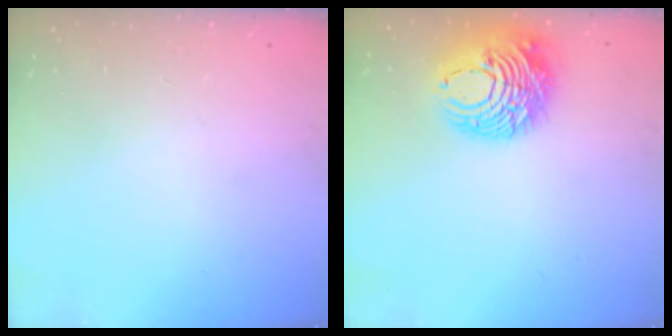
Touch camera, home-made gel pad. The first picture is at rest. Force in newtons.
{"total": 12.9, "press": 12.8, "slide": 1.5}